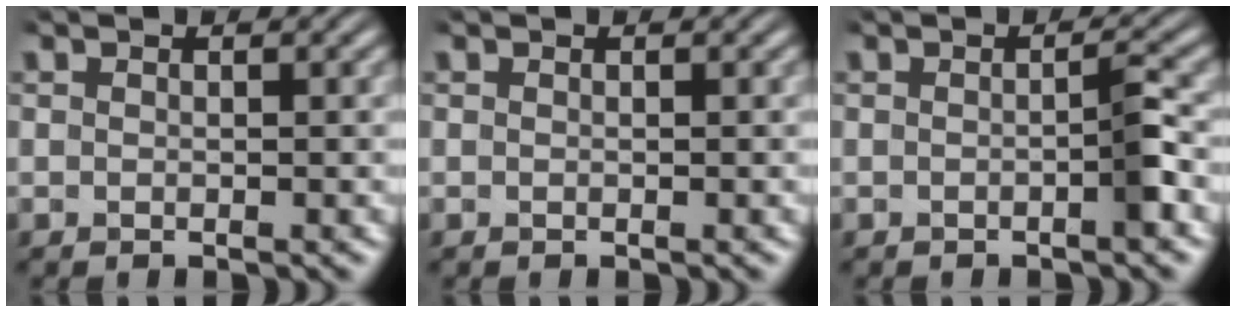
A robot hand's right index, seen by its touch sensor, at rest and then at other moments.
{"total": 0.0}
{"total": 1.4, "force": [-0.4, 0.1, 1.3], "torque": [-0.009, 0.007, -0.011]}